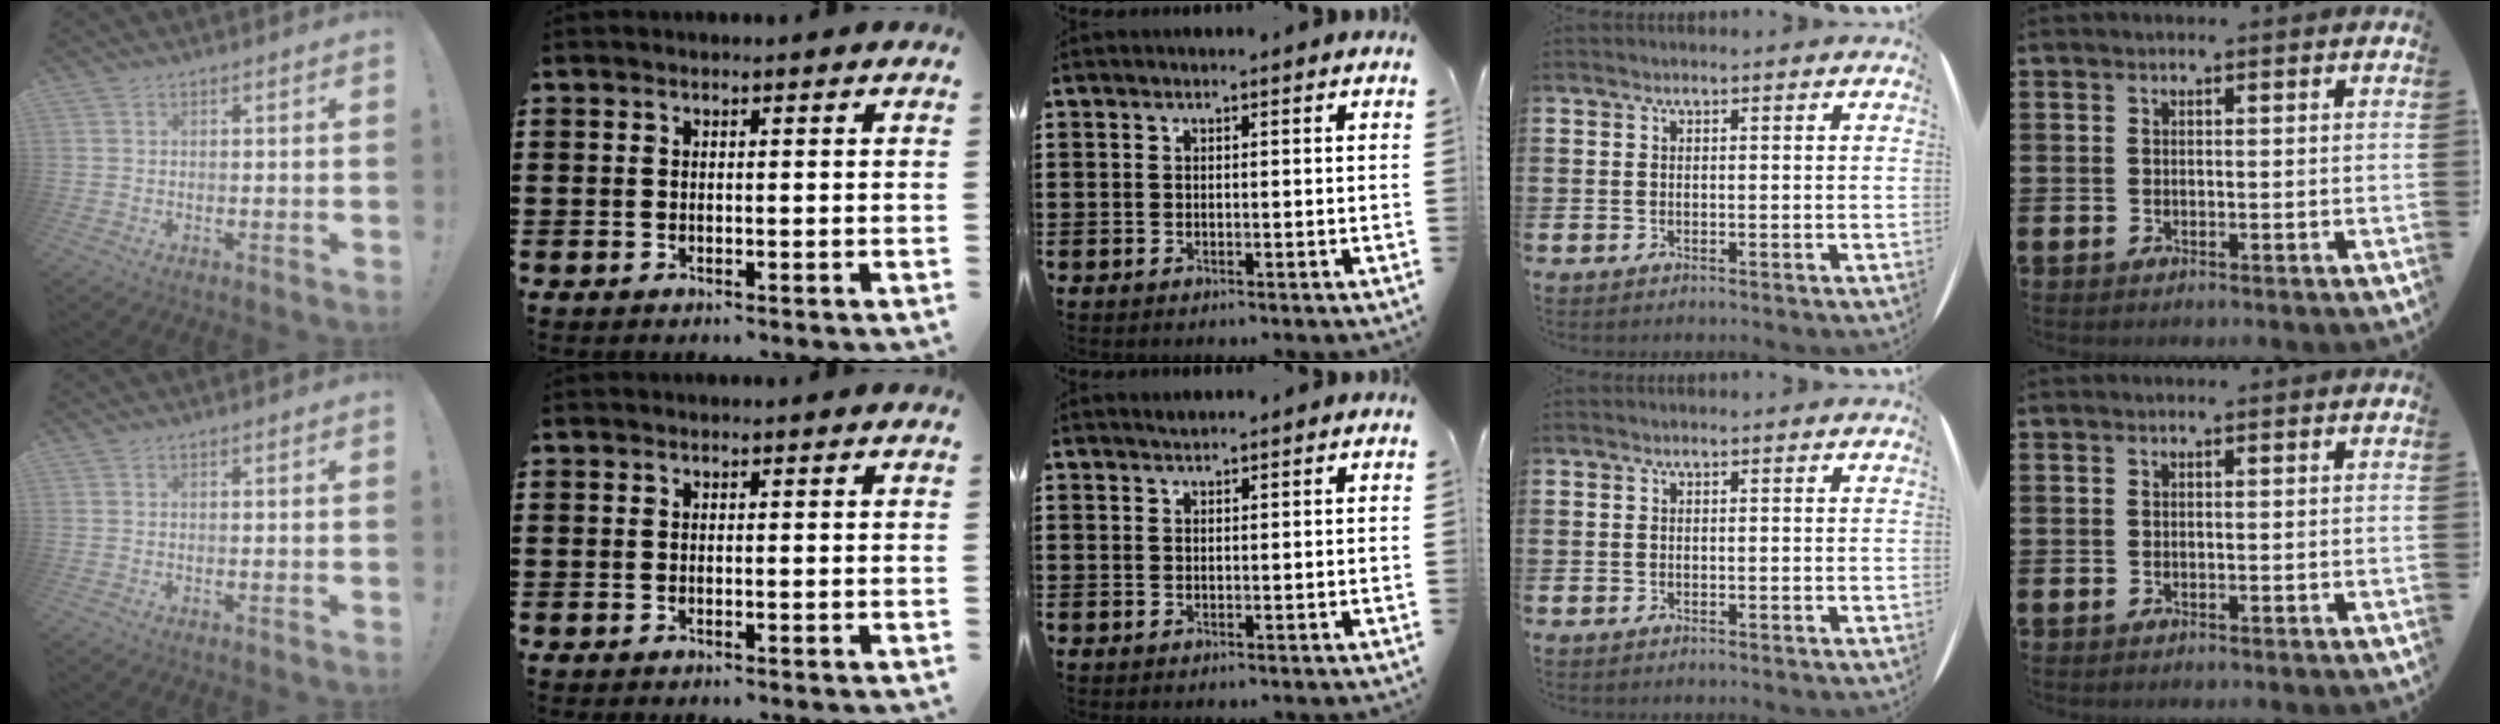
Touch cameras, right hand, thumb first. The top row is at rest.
{"middle": {"total": 0.7, "force": [0.6, 0.2, 0.0], "torque": [-0.001, 0.000, 0.013]}}